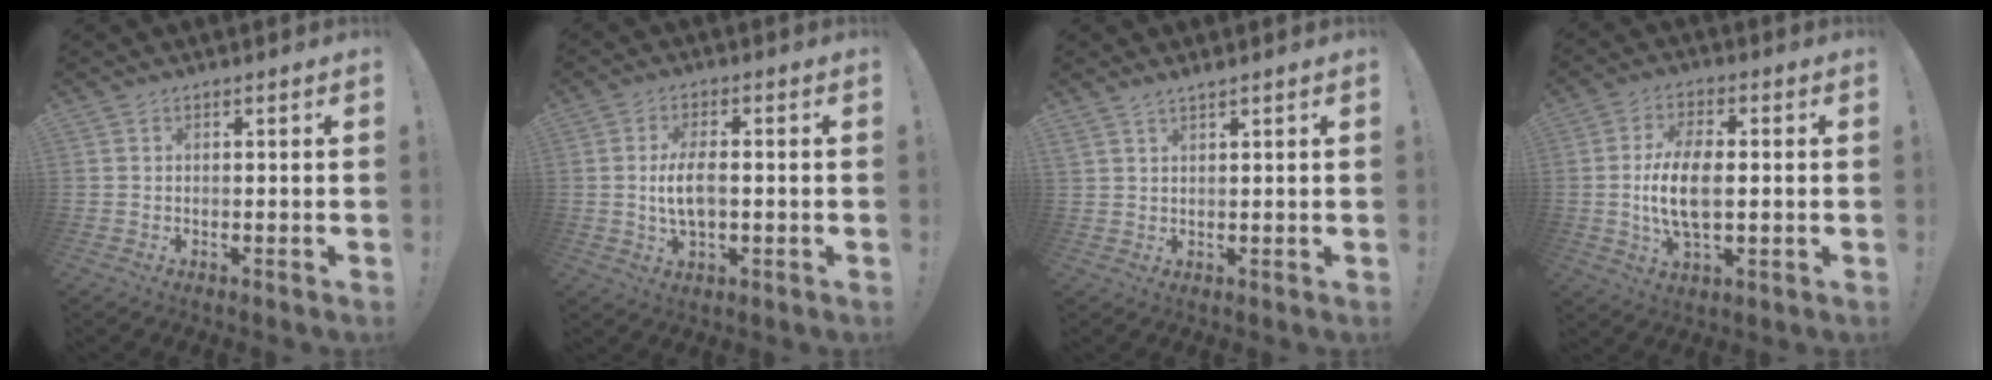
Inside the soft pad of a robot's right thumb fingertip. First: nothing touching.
{"total": 7.3, "force": [-0.3, 3.4, 6.4], "torque": [-0.119, -0.003, -0.009]}
{"total": 1.9, "force": [1.7, 0.0, 0.8], "torque": [-0.019, -0.006, 0.031]}
{"total": 12.0, "force": [-0.4, 5.9, 10.4], "torque": [-0.193, -0.007, -0.012]}